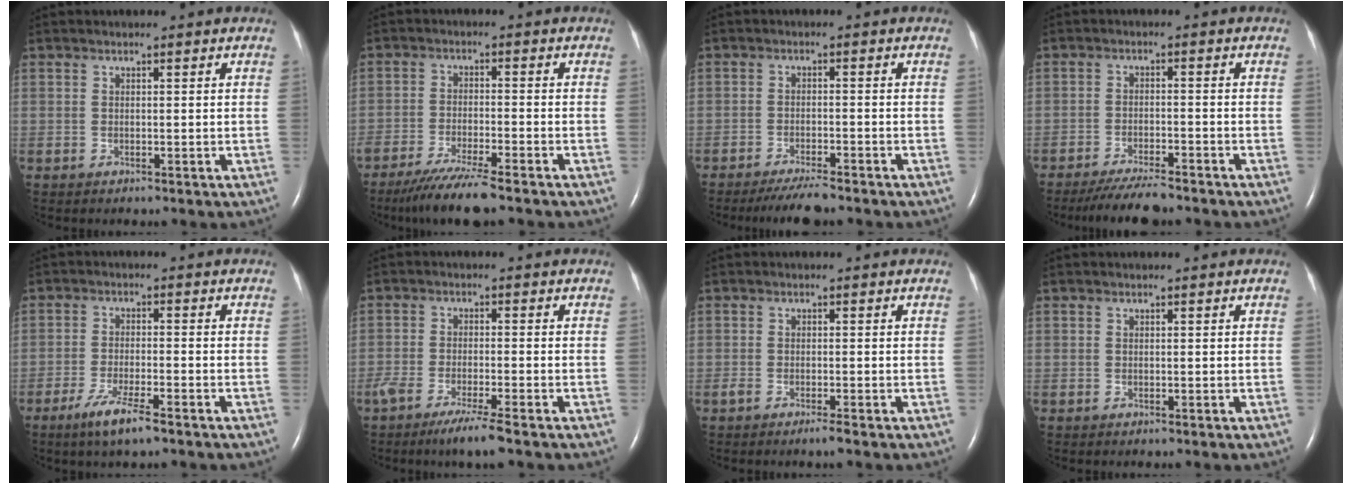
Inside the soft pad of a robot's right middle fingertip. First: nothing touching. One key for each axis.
{"total": 7.7, "fx": -6.1, "fy": -0.1, "fz": 4.6, "tx": -0.084, "ty": -0.023, "tz": -0.107}
{"total": 4.9, "fx": -4.3, "fy": 0.3, "fz": 2.4, "tx": -0.043, "ty": -0.014, "tz": -0.074}
{"total": 6.9, "fx": -6.2, "fy": 0.6, "fz": 3.0, "tx": -0.053, "ty": -0.020, "tz": -0.104}
{"total": 5.7, "fx": -3.8, "fy": 0.5, "fz": 4.3, "tx": -0.090, "ty": -0.011, "tz": -0.069}
{"total": 5.6, "fx": -4.0, "fy": -0.2, "fz": 4.0, "tx": -0.072, "ty": -0.015, "tz": -0.070}
{"total": 1.4, "fx": -1.0, "fy": -0.2, "fz": 1.0, "tx": -0.023, "ty": -0.003, "tz": -0.022}
{"total": 0.0}